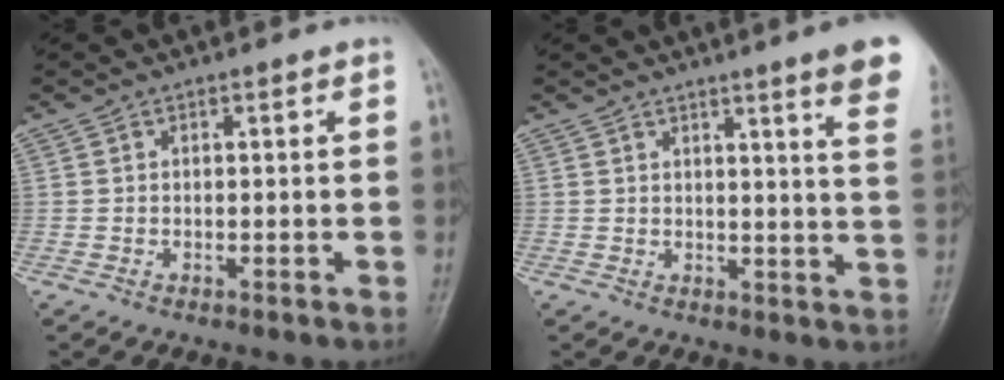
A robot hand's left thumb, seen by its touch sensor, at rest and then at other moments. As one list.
[{"total": 10.5, "force": [6.9, 0.4, 7.9], "torque": [-0.083, -0.029, 0.067]}]